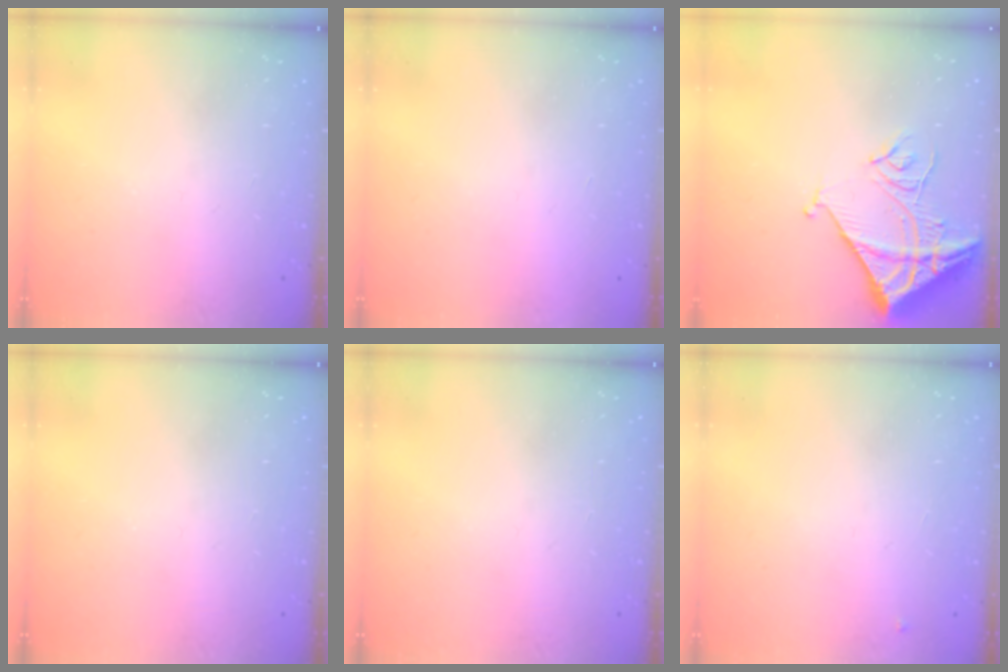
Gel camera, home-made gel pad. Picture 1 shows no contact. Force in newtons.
{"total": 1.5, "press": 1.5, "slide": 0.1}
{"total": 14.2, "press": 14.2, "slide": 1.2}
{"total": 0.0}
{"total": 0.0}
{"total": 3.8, "press": 3.7, "slide": 0.6}